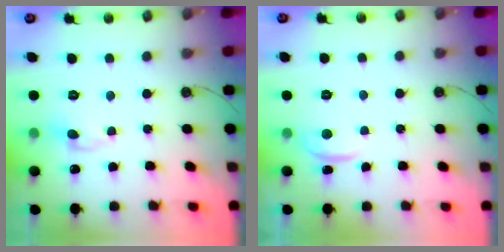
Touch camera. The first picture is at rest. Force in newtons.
{"total": 0.6, "press": 0.0, "slide": 0.6}